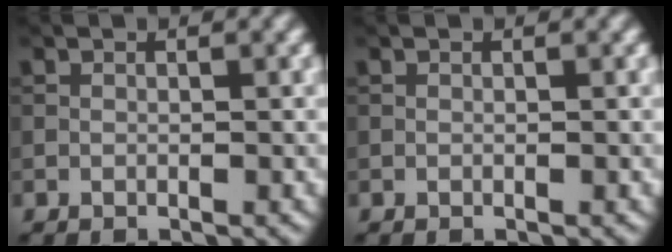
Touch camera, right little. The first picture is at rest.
{"total": 0.0}